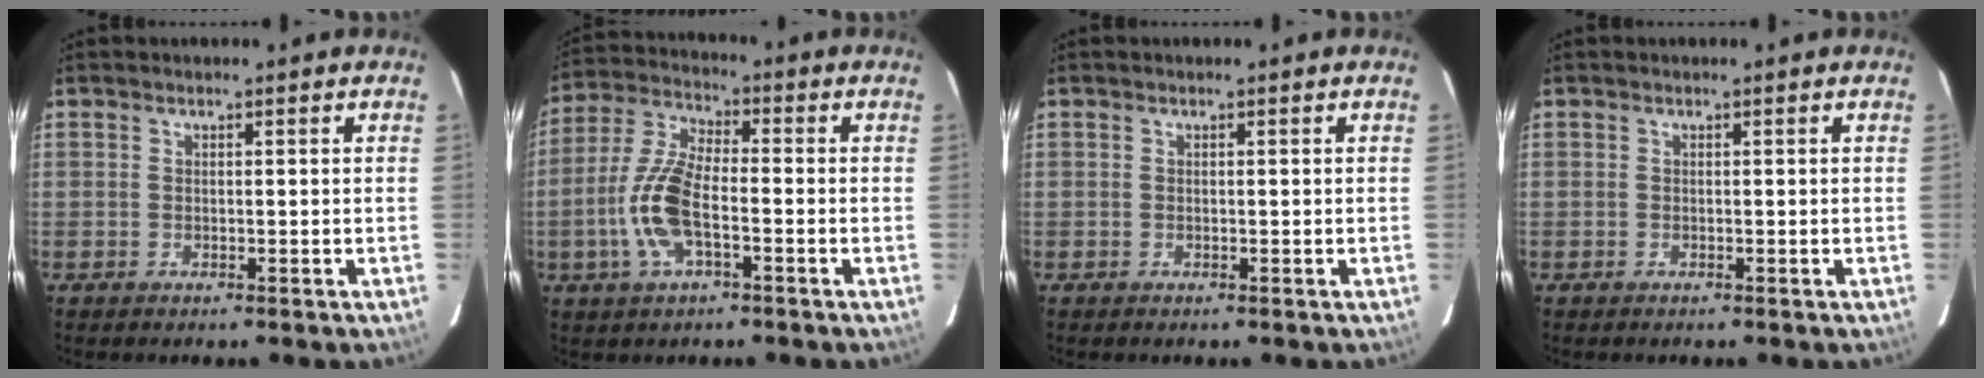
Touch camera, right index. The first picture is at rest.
{"total": 11.3, "force": [-3.2, 4.3, 10.0], "torque": [-0.219, 0.004, -0.068]}
{"total": 0.0}
{"total": 0.0}